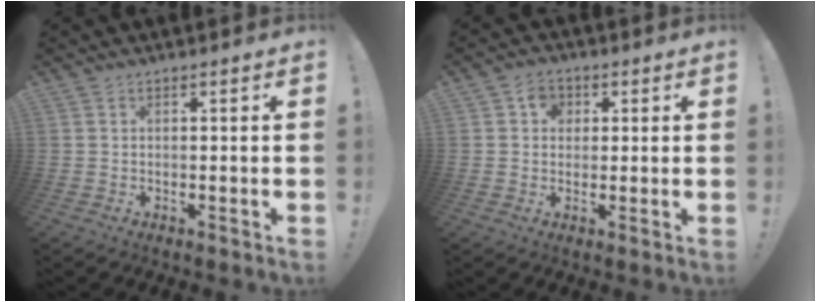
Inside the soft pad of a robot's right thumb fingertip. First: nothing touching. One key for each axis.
{"total": 5.3, "fx": 1.3, "fy": 4.7, "fz": 2.1, "tx": -0.019, "ty": 0.001, "tz": 0.022}